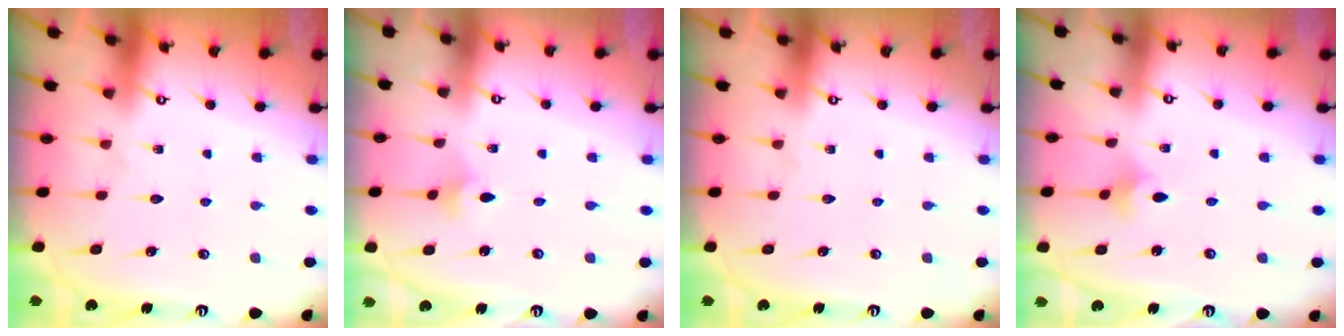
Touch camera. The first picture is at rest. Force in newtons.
{"total": 2.7, "press": 2.6, "slide": 0.5}
{"total": 0.0}
{"total": 2.9, "press": 2.8, "slide": 0.7}